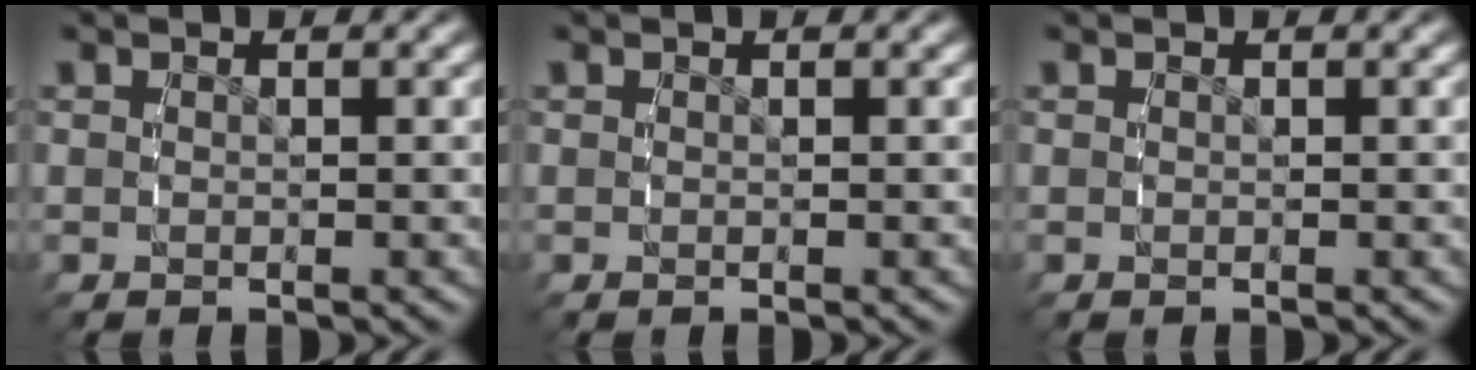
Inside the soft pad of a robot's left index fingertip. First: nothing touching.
{"total": 0.0}
{"total": 0.0}